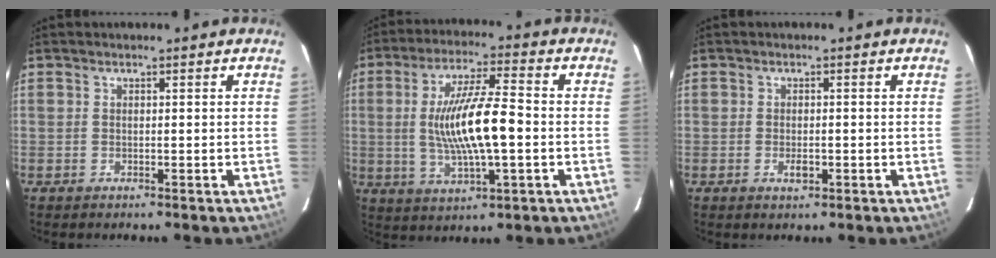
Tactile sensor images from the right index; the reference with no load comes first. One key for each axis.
{"total": 13.4, "fx": -1.0, "fy": 2.9, "fz": 13.1, "tx": -0.245, "ty": -0.002, "tz": -0.012}
{"total": 2.0, "fx": -0.8, "fy": 1.0, "fz": 1.5, "tx": -0.027, "ty": -0.001, "tz": -0.013}